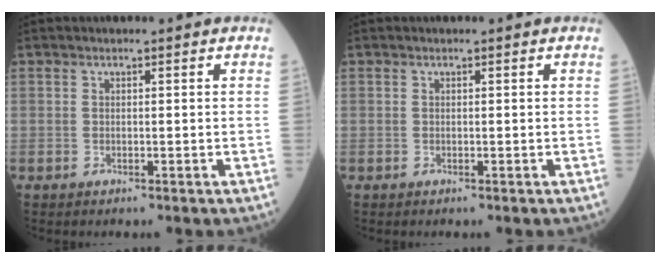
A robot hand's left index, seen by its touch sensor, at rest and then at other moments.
{"total": 0.0}